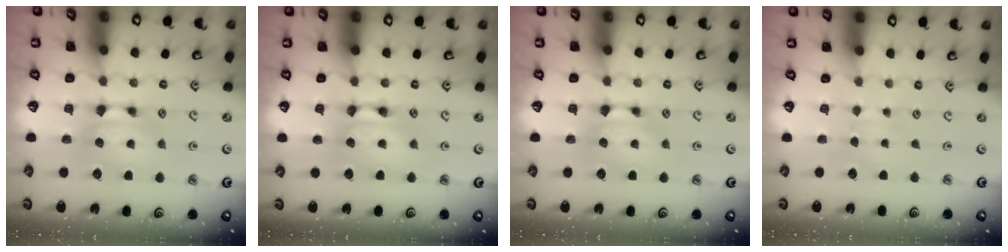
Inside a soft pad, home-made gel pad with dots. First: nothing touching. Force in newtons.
{"total": 1.9, "press": 1.9, "slide": 0.1}
{"total": 0.0}
{"total": 2.5, "press": 2.5, "slide": 0.3}